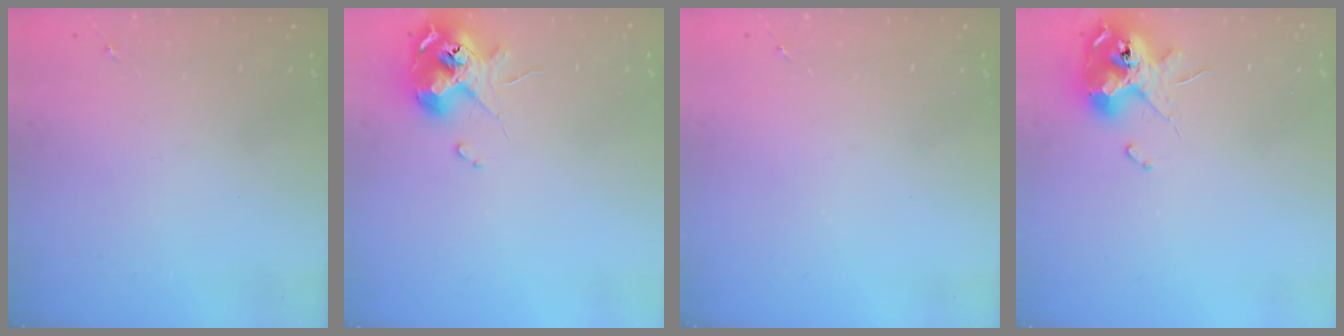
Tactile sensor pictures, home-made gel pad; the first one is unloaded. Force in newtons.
{"total": 11.3, "press": 11.2, "slide": 1.5}
{"total": 0.0}
{"total": 12.4, "press": 12.2, "slide": 1.8}